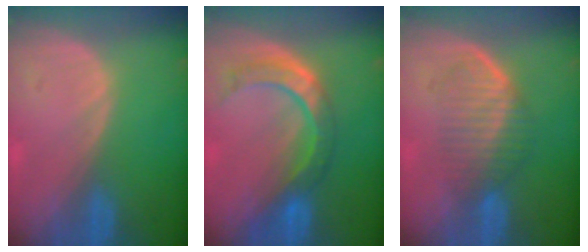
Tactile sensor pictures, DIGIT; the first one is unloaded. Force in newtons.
{"total": 8.0, "press": 7.2, "slide": 3.6}
{"total": 6.0, "press": 5.7, "slide": 1.9}